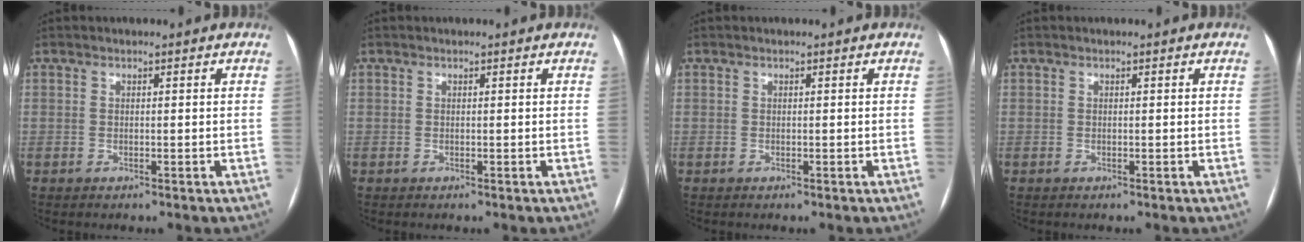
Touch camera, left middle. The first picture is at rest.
{"total": 0.0}
{"total": 0.0}
{"total": 0.0}